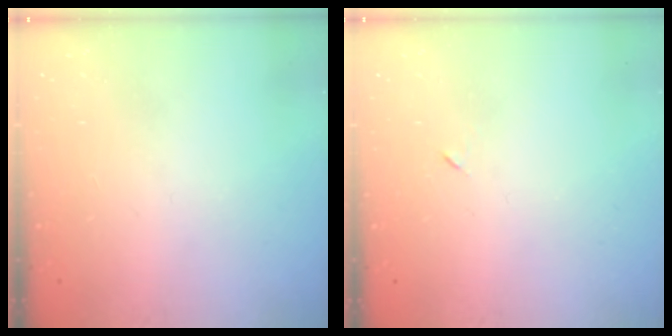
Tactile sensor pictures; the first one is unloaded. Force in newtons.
{"total": 3.3, "press": 3.2, "slide": 0.7}